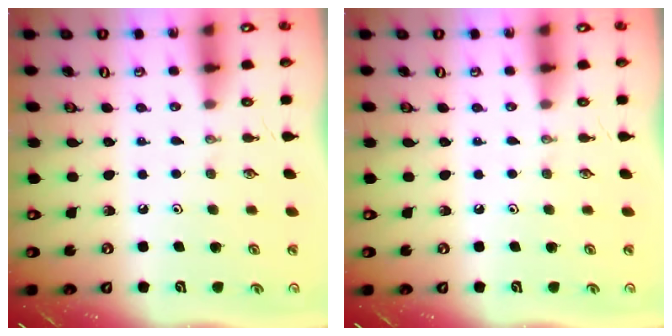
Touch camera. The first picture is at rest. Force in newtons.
{"total": 0.0}